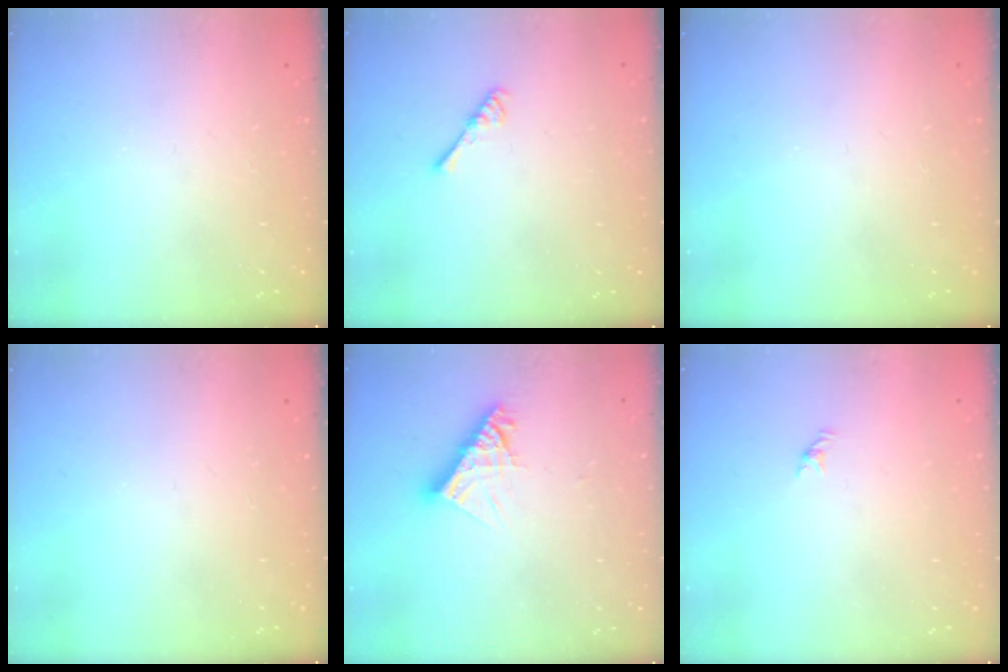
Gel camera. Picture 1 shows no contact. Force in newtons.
{"total": 2.7, "press": 2.6, "slide": 0.4}
{"total": 0.0}
{"total": 0.0}
{"total": 9.6, "press": 9.6, "slide": 0.8}
{"total": 0.5, "press": 0.3, "slide": 0.4}